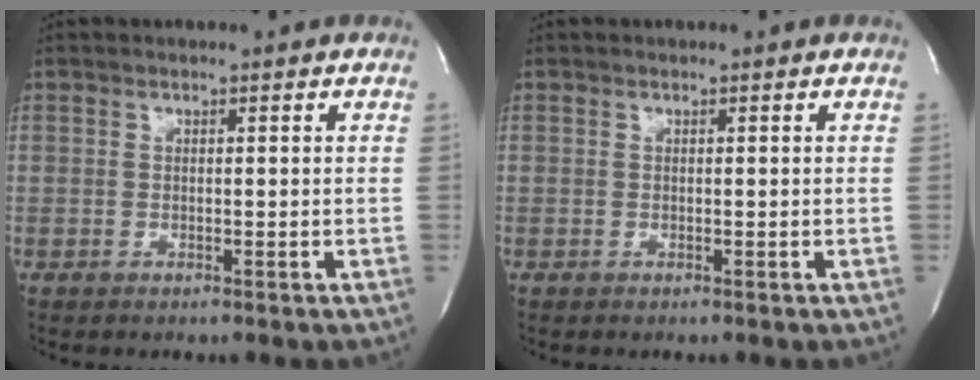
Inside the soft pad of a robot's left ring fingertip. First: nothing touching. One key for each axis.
{"total": 0.0}